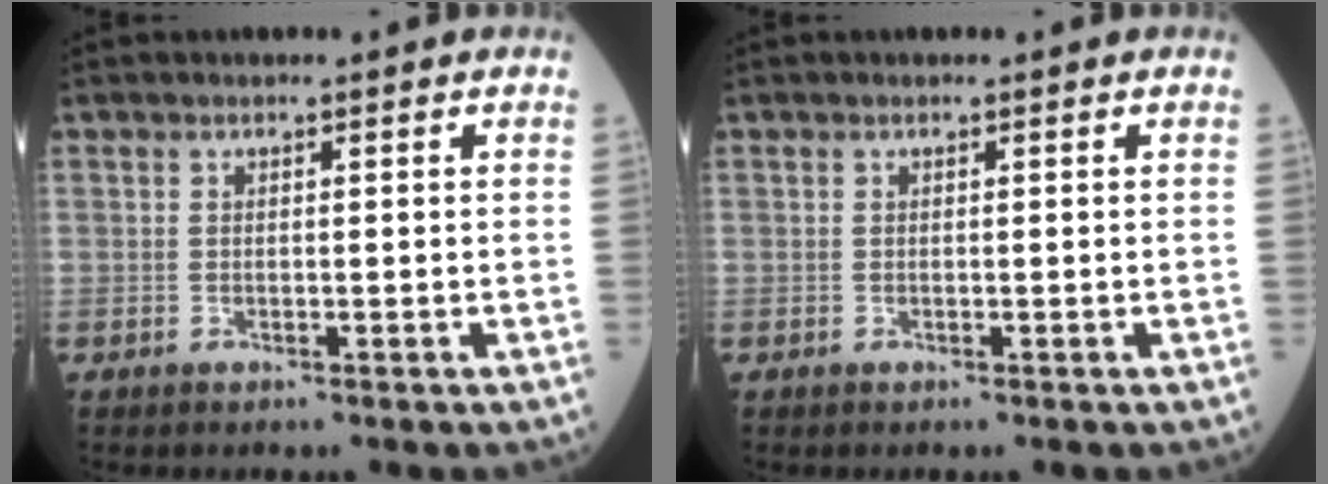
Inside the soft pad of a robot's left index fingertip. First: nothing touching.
{"total": 0.0}